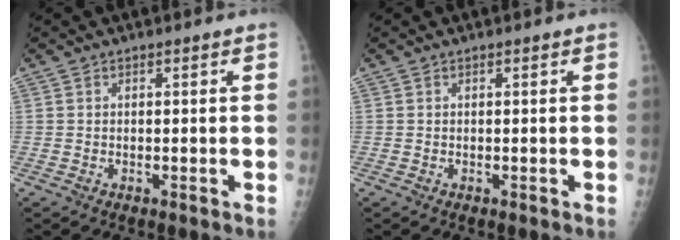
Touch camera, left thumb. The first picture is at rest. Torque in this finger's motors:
{"motor_torque": [0.00, 0.00, 0.00, 0.00, 0.00]}